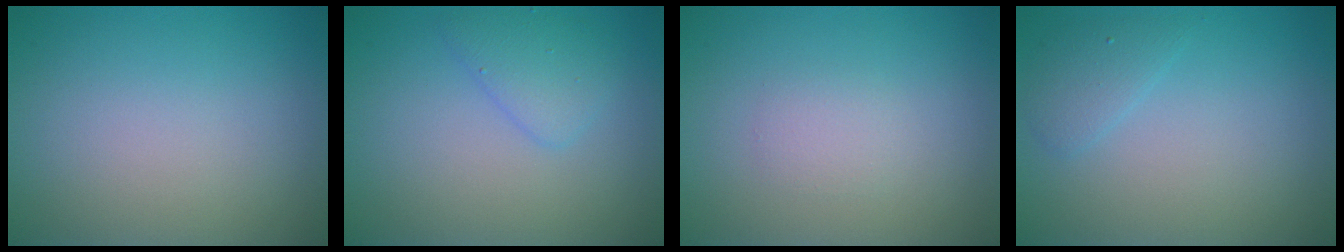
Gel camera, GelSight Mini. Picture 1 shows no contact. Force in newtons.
{"total": 2.1, "press": 2.1, "slide": 0.2}
{"total": 1.2, "press": 1.2, "slide": 0.0}
{"total": 1.5, "press": 1.5, "slide": 0.1}